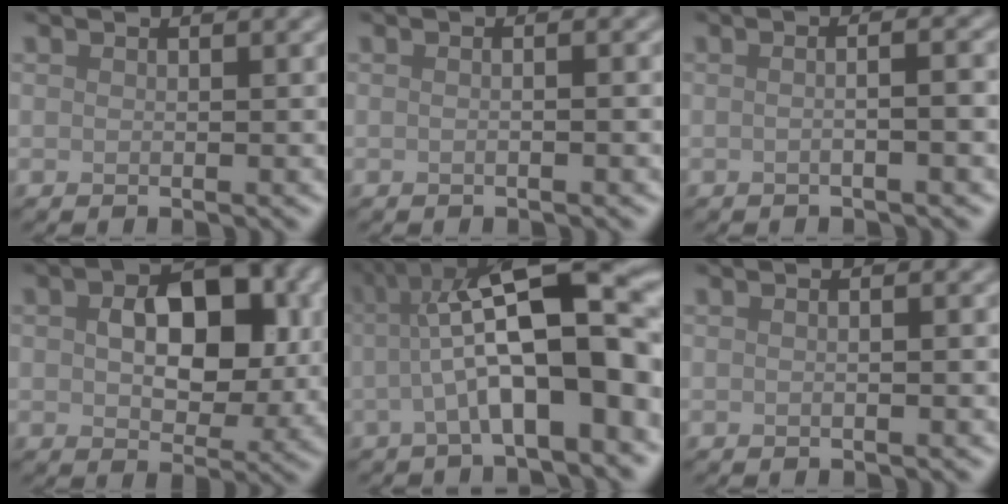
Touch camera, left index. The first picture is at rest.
{"total": 2.1, "force": [0.3, 1.1, 1.8], "torque": [0.004, 0.000, -0.017]}
{"total": 4.6, "force": [0.3, 2.2, 4.1], "torque": [-0.006, 0.018, -0.029]}
{"total": 8.9, "force": [1.5, 5.5, 6.8], "torque": [-0.099, 0.001, 0.022]}
{"total": 12.6, "force": [0.2, 3.5, 12.0], "torque": [-0.171, 0.028, 0.002]}
{"total": 1.4, "force": [0.2, 0.6, 1.2], "torque": [-0.001, -0.007, -0.009]}